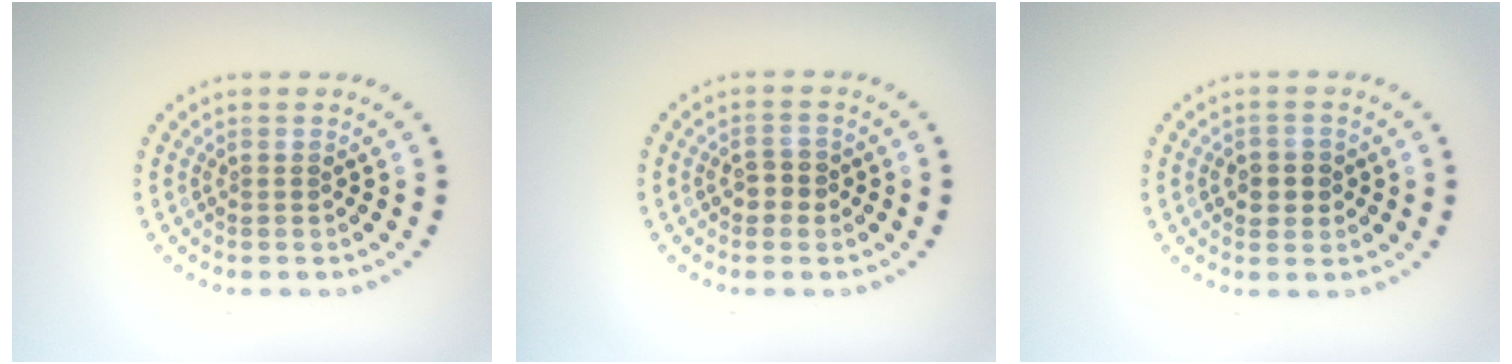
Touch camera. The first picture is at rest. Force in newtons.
{"total": 1.9, "press": 1.8, "slide": 0.4}
{"total": 2.3, "press": 2.2, "slide": 0.6}